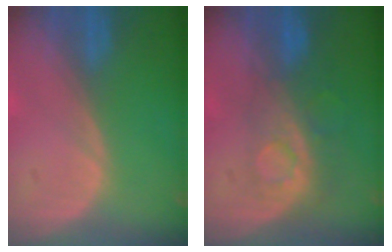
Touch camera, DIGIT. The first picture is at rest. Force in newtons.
{"total": 8.4, "press": 7.1, "slide": 4.5}